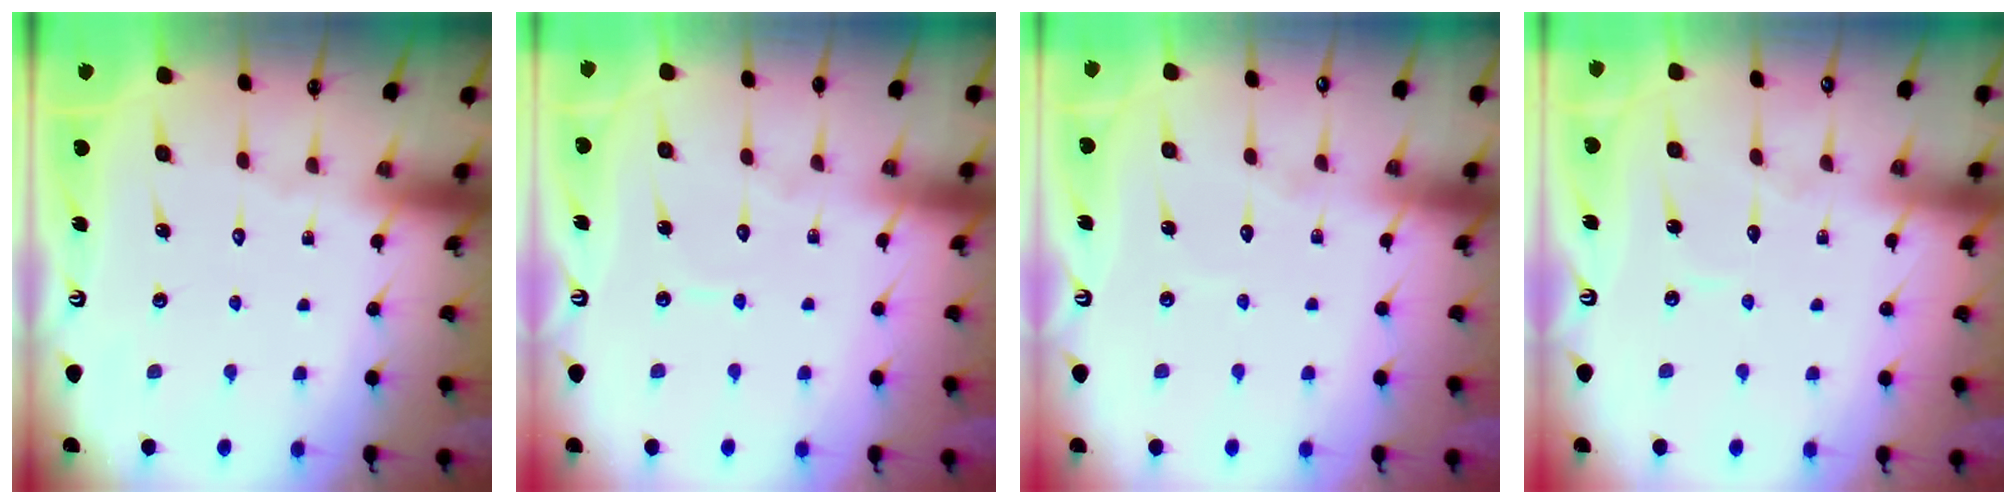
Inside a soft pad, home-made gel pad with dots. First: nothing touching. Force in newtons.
{"total": 4.3, "press": 4.3, "slide": 0.3}
{"total": 3.7, "press": 3.7, "slide": 0.3}
{"total": 4.8, "press": 4.7, "slide": 0.4}